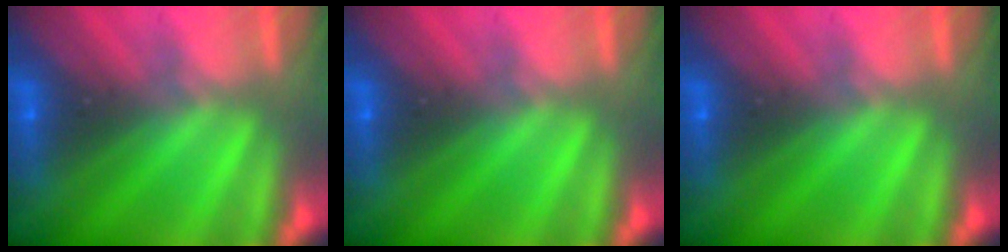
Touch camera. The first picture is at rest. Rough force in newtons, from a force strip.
{"total": 0.0}
{"total": 0.0}